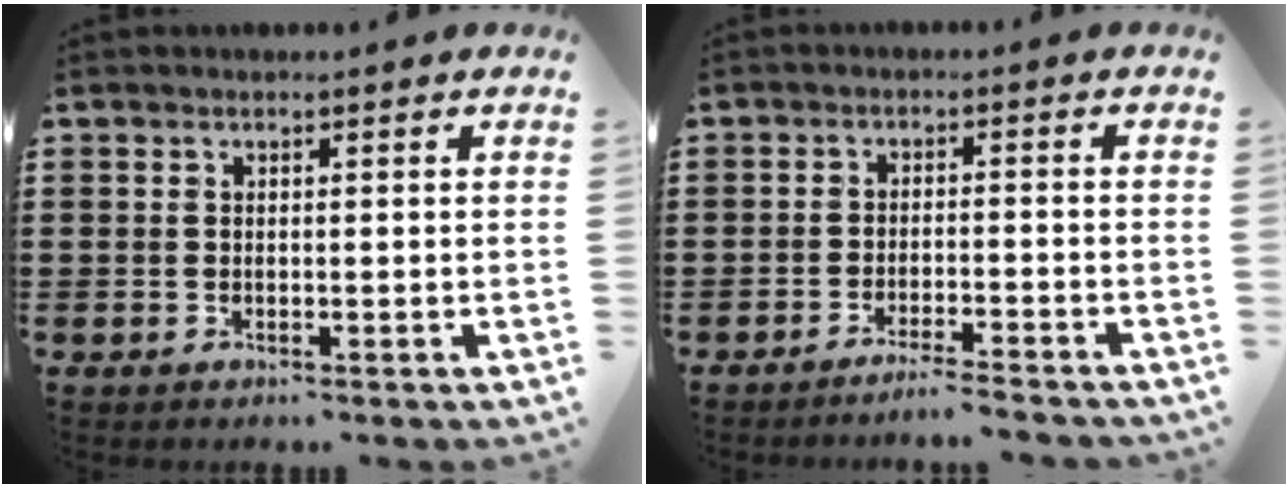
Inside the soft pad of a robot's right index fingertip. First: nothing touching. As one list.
[{"total": 3.0, "force": [-2.8, -0.6, 0.9], "torque": [-0.017, -0.005, -0.056]}]